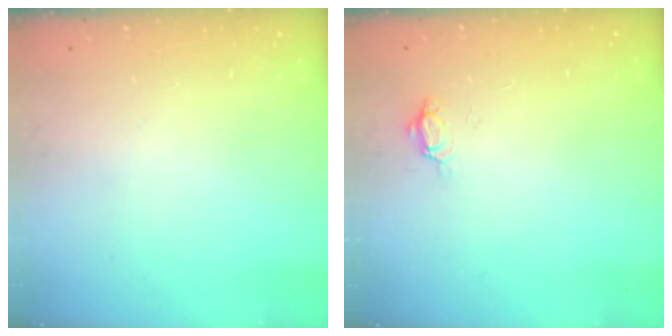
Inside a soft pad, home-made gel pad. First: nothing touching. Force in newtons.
{"total": 3.3, "press": 3.3, "slide": 0.4}